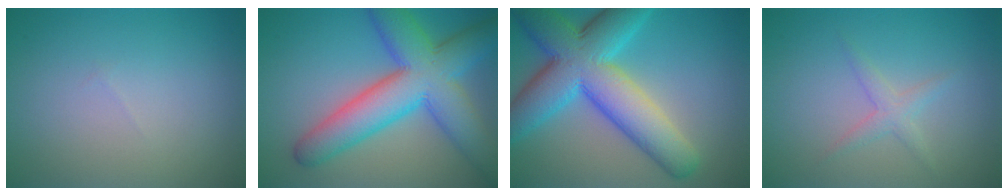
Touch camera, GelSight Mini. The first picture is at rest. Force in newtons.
{"total": 10.5, "press": 10.5, "slide": 0.2}
{"total": 11.3, "press": 11.3, "slide": 0.2}
{"total": 1.6, "press": 1.6, "slide": 0.1}